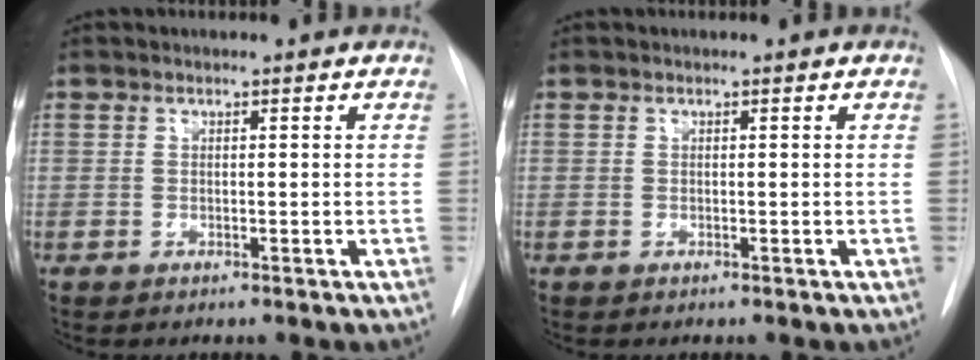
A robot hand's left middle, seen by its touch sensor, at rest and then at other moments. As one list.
[{"total": 0.0}]